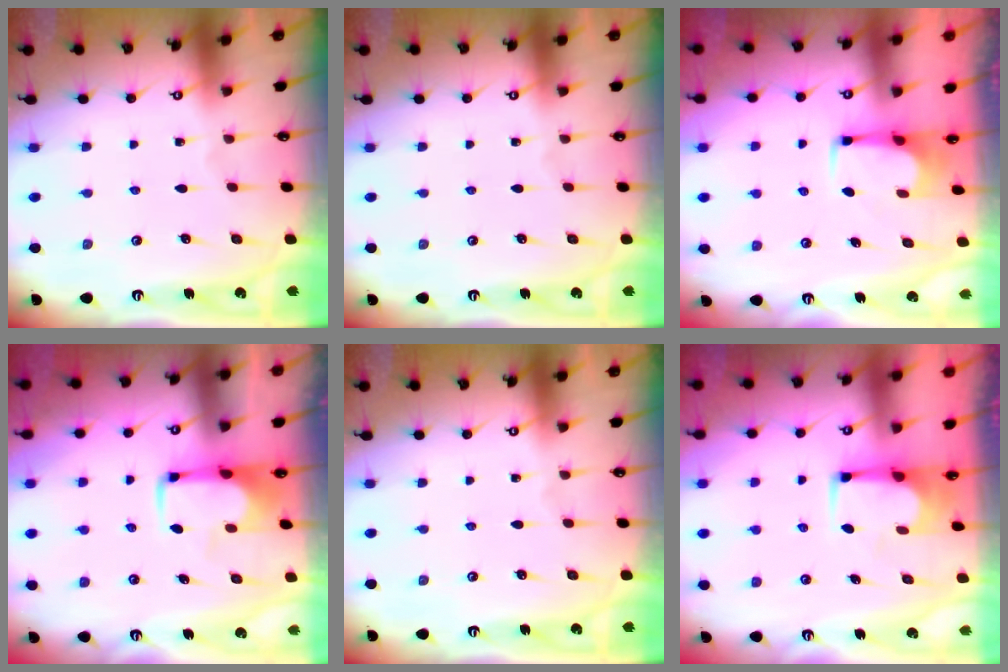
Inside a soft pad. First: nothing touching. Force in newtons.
{"total": 0.0}
{"total": 2.3, "press": 2.3, "slide": 0.3}
{"total": 1.8, "press": 1.8, "slide": 0.4}
{"total": 0.0}
{"total": 1.8, "press": 1.7, "slide": 0.4}